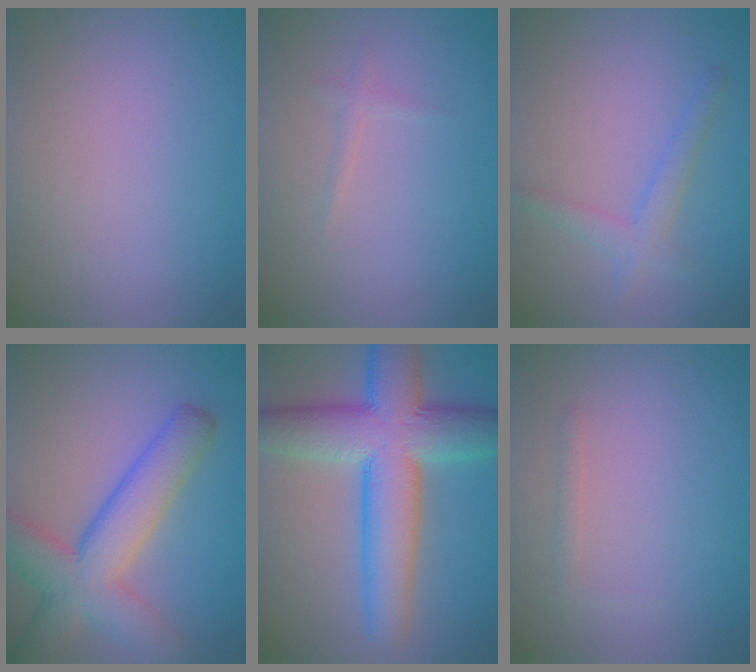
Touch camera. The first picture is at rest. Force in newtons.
{"total": 0.7, "press": 0.7, "slide": 0.0}
{"total": 2.2, "press": 2.2, "slide": 0.1}
{"total": 8.1, "press": 8.1, "slide": 0.3}
{"total": 10.5, "press": 10.5, "slide": 0.3}
{"total": 0.8, "press": 0.8, "slide": 0.0}